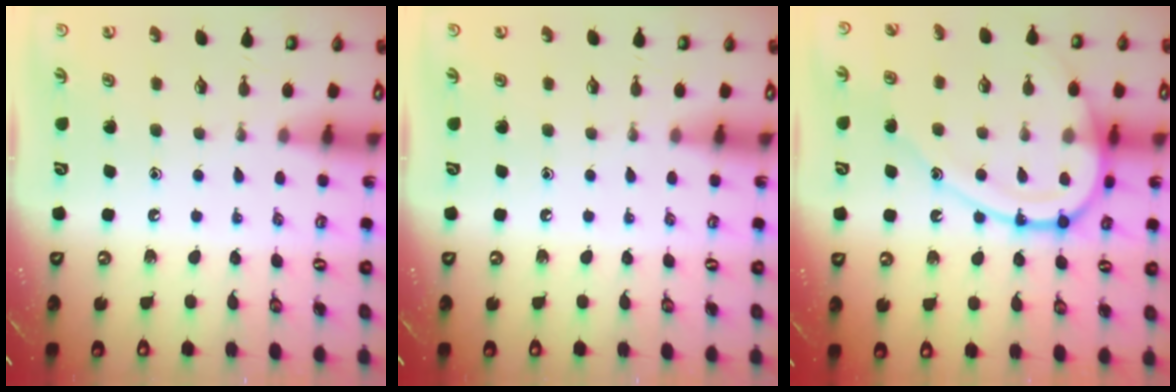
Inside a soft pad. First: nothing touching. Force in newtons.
{"total": 0.0}
{"total": 14.9, "press": 14.8, "slide": 1.2}